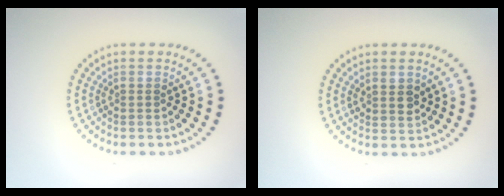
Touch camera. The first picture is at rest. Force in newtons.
{"total": 1.7, "press": 1.5, "slide": 0.7}